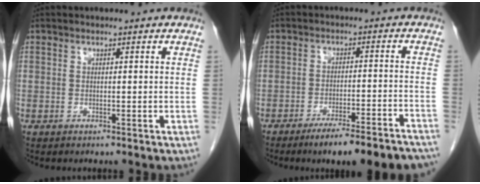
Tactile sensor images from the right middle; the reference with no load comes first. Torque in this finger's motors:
{"motor_torque": [1.17, -0.97, 0.17, 0.04]}